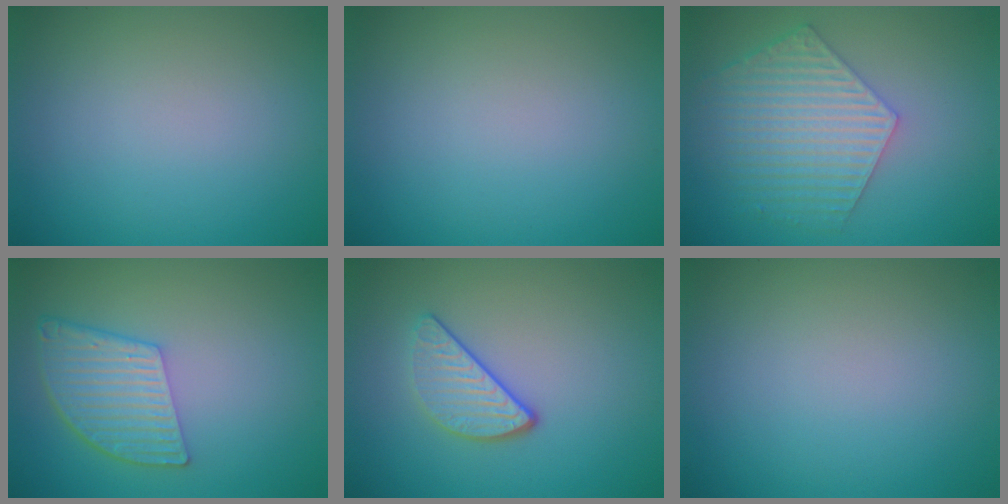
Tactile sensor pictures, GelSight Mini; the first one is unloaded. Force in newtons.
{"total": 0.0}
{"total": 6.2, "press": 4.9, "slide": 3.9}
{"total": 5.4, "press": 4.0, "slide": 3.7}
{"total": 3.0, "press": 2.5, "slide": 1.6}
{"total": 0.0}